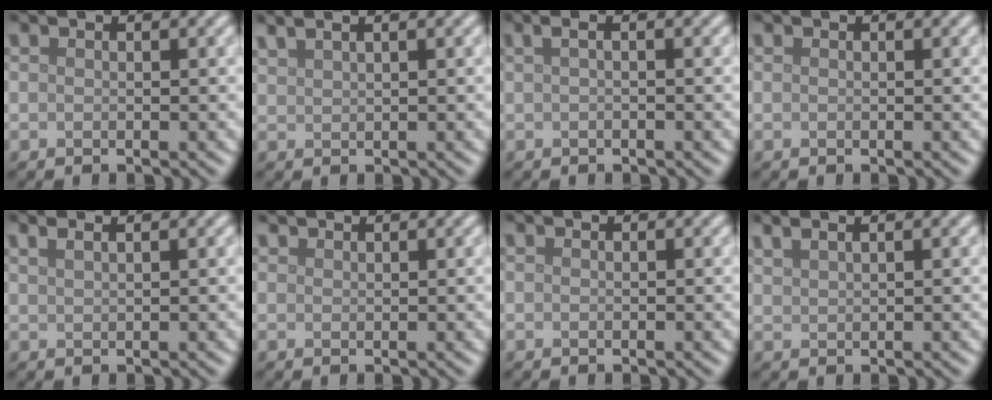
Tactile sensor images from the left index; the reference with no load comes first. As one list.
[{"total": 2.4, "force": [1.9, 0.7, 1.3], "torque": [-0.015, 0.008, 0.021]}, {"total": 1.4, "force": [0.3, 0.4, 1.3], "torque": [-0.025, 0.004, -0.002]}, {"total": 0.0}, {"total": 2.0, "force": [1.4, 0.8, 1.2], "torque": [-0.008, 0.002, 0.008]}, {"total": 0.9, "force": [0.9, 0.1, 0.1], "torque": [-0.001, 0.001, 0.019]}, {"total": 0.0}, {"total": 2.4, "force": [1.8, 0.9, 1.4], "torque": [-0.011, 0.008, 0.015]}]